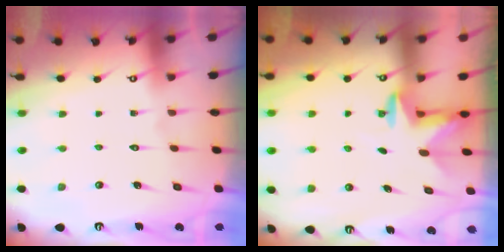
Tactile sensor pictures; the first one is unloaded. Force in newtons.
{"total": 2.9, "press": 2.8, "slide": 0.7}